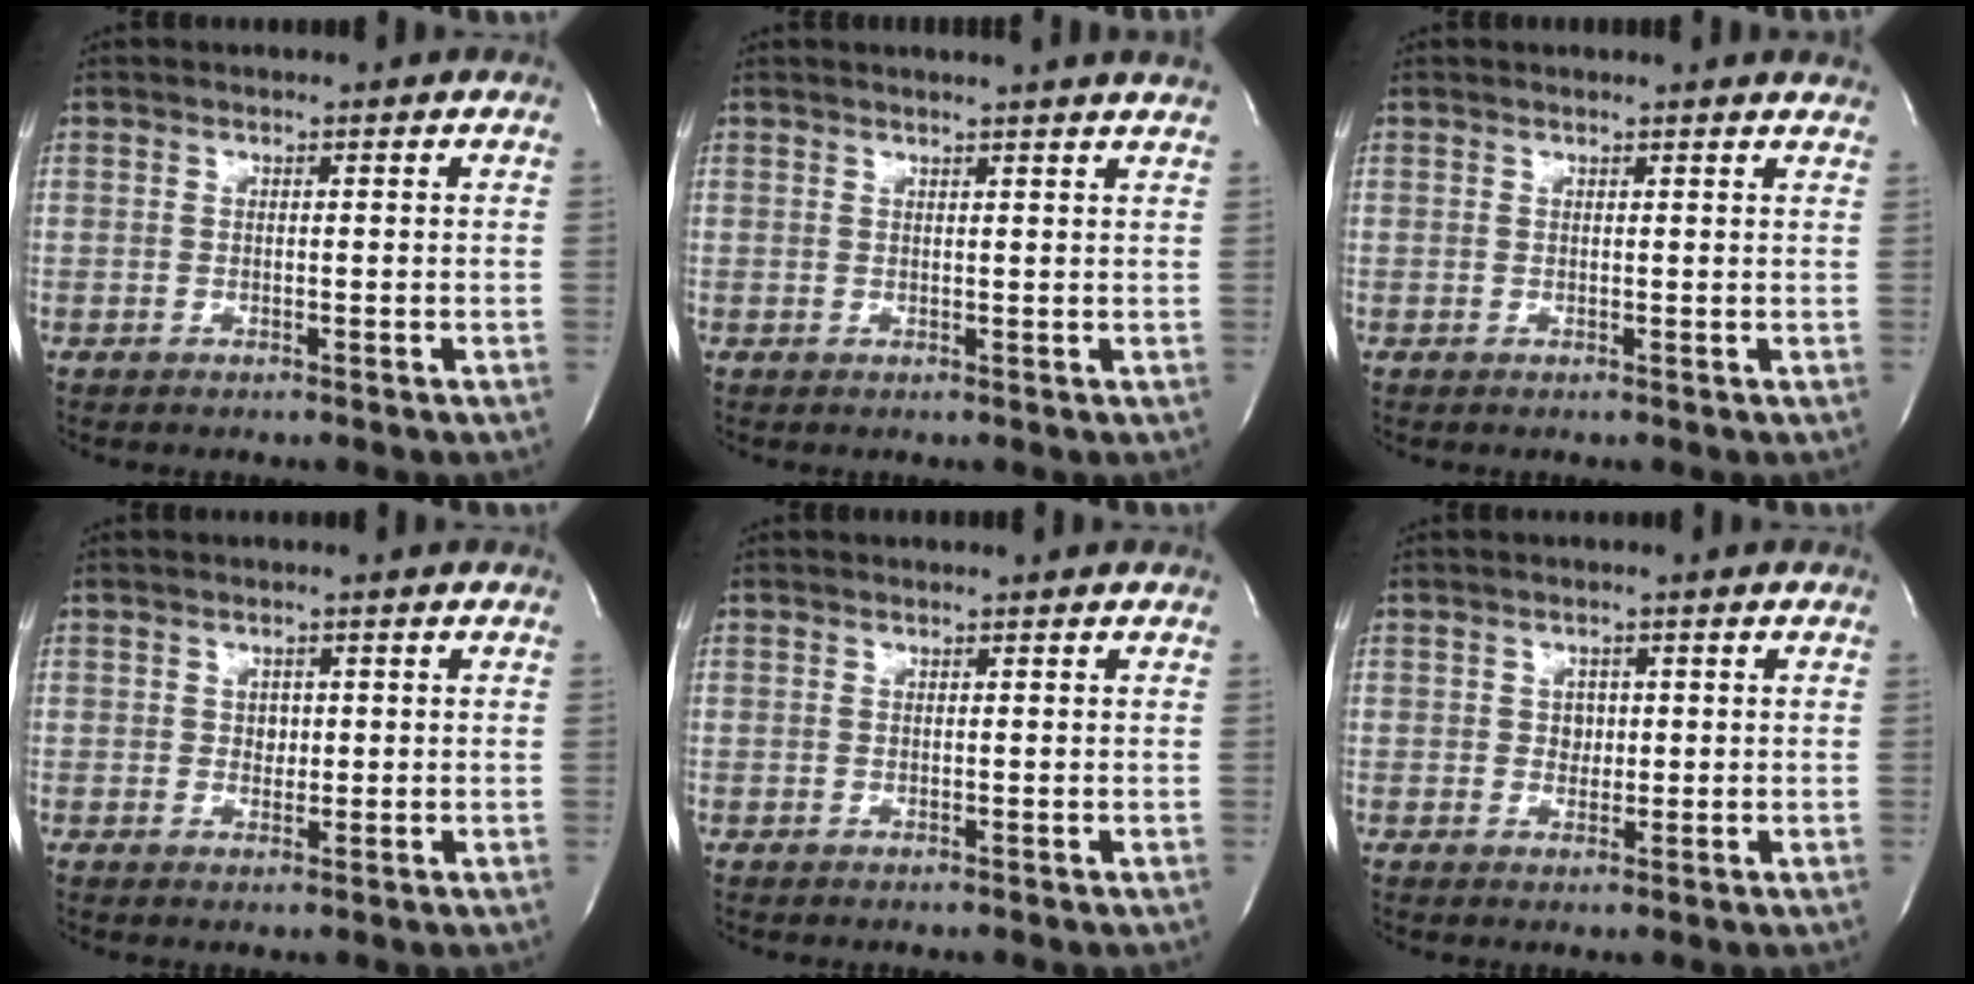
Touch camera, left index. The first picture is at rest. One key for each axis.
{"total": 6.5, "fx": 5.8, "fy": -0.8, "fz": 2.7, "tx": -0.034, "ty": 0.003, "tz": 0.048}
{"total": 5.6, "fx": 5.4, "fy": 0.0, "fz": 1.5, "tx": -0.018, "ty": -0.001, "tz": 0.038}
{"total": 1.5, "fx": -0.1, "fy": 1.2, "fz": 0.8, "tx": -0.010, "ty": -0.003, "tz": -0.003}
{"total": 0.0}
{"total": 1.7, "fx": -0.1, "fy": 1.5, "fz": 0.9, "tx": -0.011, "ty": -0.002, "tz": -0.003}